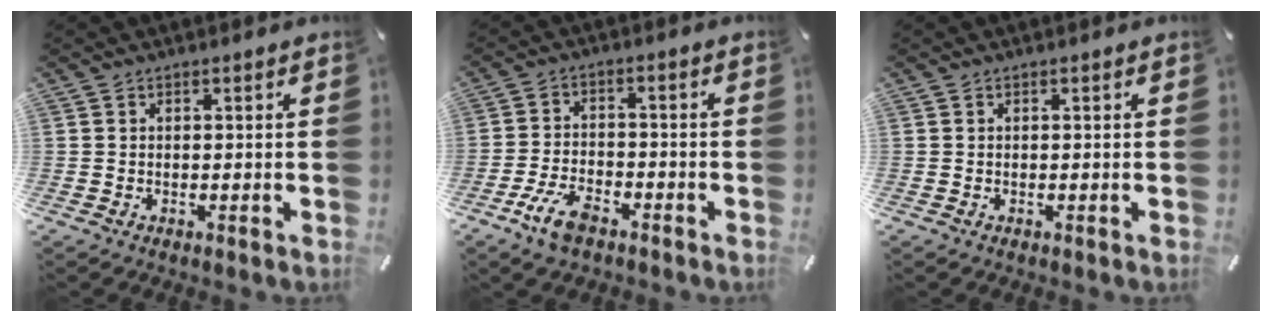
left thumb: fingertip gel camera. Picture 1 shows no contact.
{"total": 7.6, "force": [-4.8, 3.6, 4.8], "torque": [-0.108, 0.015, -0.090]}
{"total": 0.0}